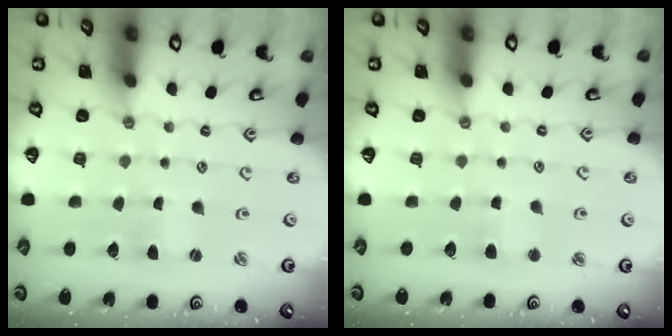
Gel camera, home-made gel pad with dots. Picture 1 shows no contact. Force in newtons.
{"total": 3.1, "press": 3.1, "slide": 0.5}